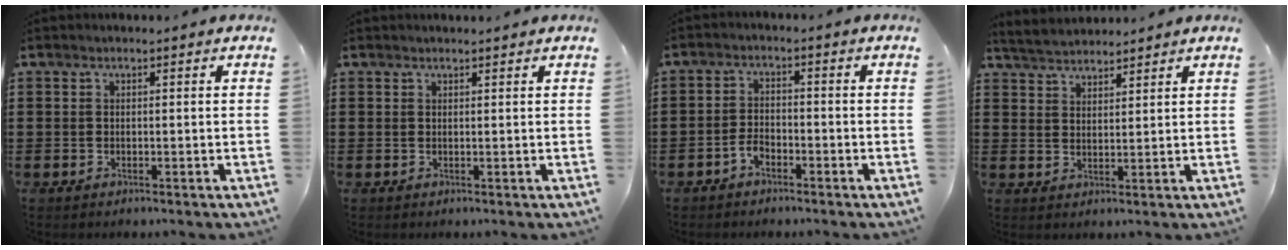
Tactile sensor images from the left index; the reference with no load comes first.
{"total": 0.6, "force": [0.6, 0.0, 0.1], "torque": [-0.004, 0.000, 0.012]}
{"total": 2.5, "force": [-1.7, 1.2, 1.4], "torque": [-0.036, 0.003, -0.037]}
{"total": 3.5, "force": [3.4, 0.6, 0.4], "torque": [-0.019, -0.007, 0.063]}